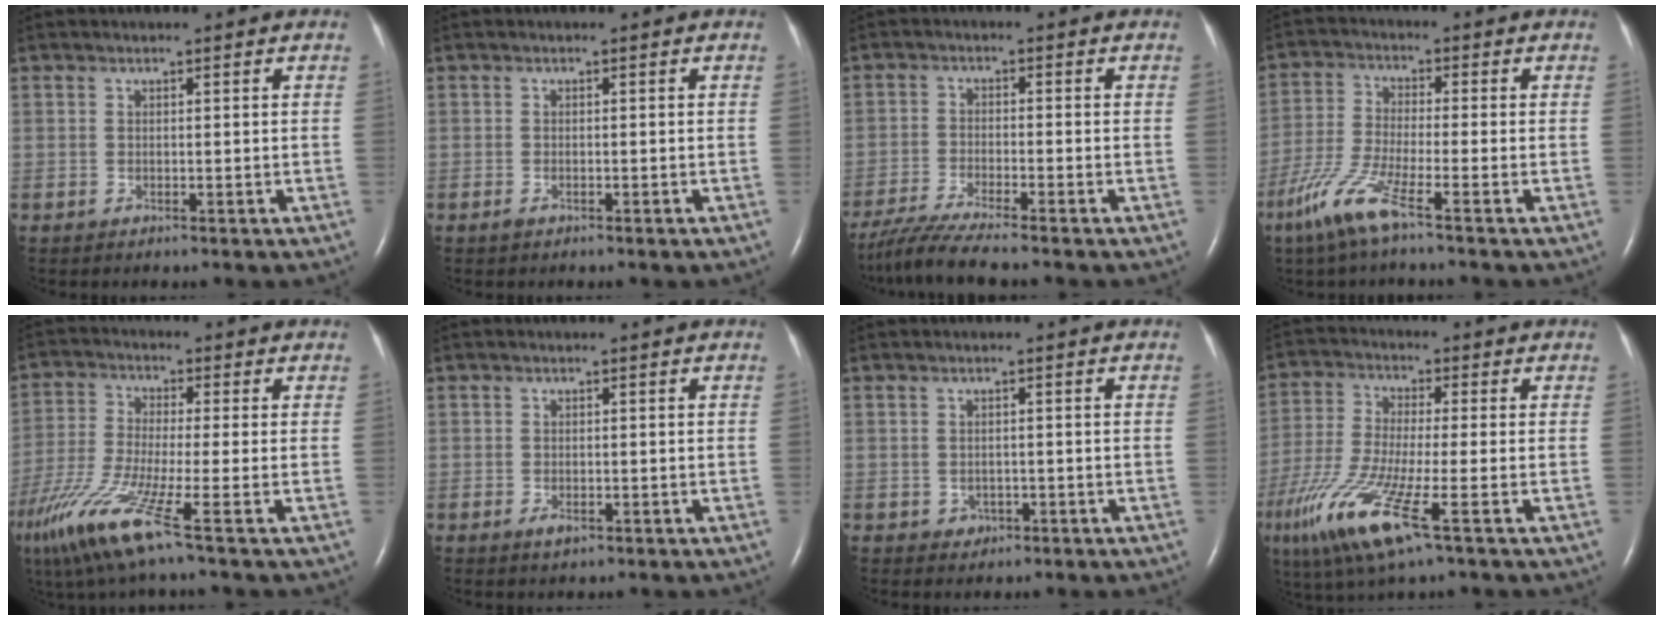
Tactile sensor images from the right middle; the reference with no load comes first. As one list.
[{"total": 0.9, "force": [-0.7, 0.1, 0.6], "torque": [-0.014, -0.001, -0.010]}, {"total": 6.8, "force": [-5.9, -1.0, 3.3], "torque": [-0.063, -0.031, -0.110]}, {"total": 7.6, "force": [-4.8, 0.0, 5.9], "torque": [-0.134, -0.019, -0.104]}, {"total": 11.0, "force": [-6.3, -0.7, 8.9], "torque": [-0.193, -0.041, -0.128]}, {"total": 1.2, "force": [-0.6, 0.6, 0.9], "torque": [-0.020, -0.003, -0.006]}, {"total": 1.4, "force": [-0.6, 1.3, 0.2], "torque": [0.000, 0.006, -0.004]}, {"total": 13.3, "force": [-6.1, 1.3, 11.7], "torque": [-0.255, -0.033, -0.115]}]